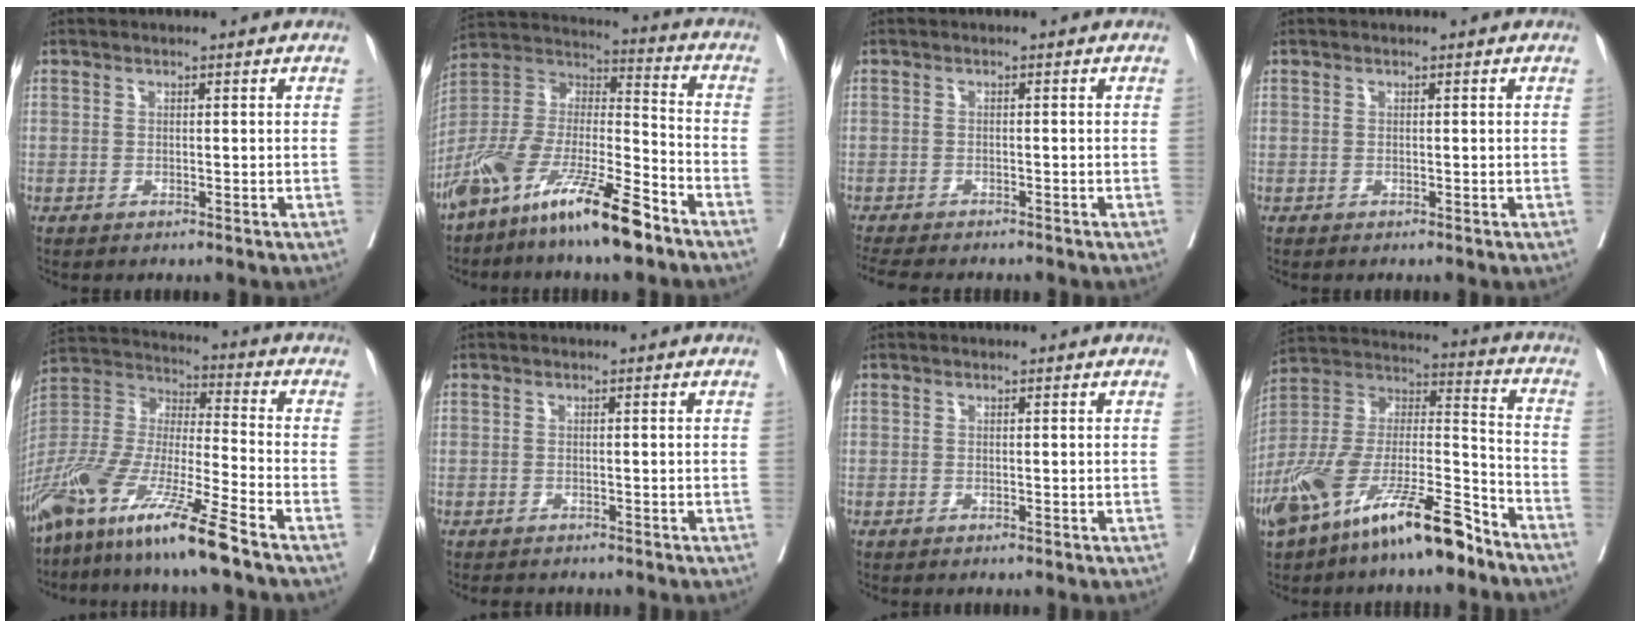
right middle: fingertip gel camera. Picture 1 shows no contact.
{"total": 17.6, "force": [-12.2, 2.9, 12.4], "torque": [-0.256, -0.010, -0.231]}
{"total": 7.6, "force": [-6.6, 1.6, 3.3], "torque": [-0.052, -0.010, -0.099]}
{"total": 0.0}
{"total": 17.4, "force": [-12.1, 0.3, 12.5], "torque": [-0.276, -0.042, -0.236]}
{"total": 2.5, "force": [-2.1, 1.1, 0.6], "torque": [-0.012, -0.005, -0.029]}
{"total": 0.0}
{"total": 19.6, "force": [-13.6, 4.4, 13.4], "torque": [-0.287, -0.010, -0.253]}